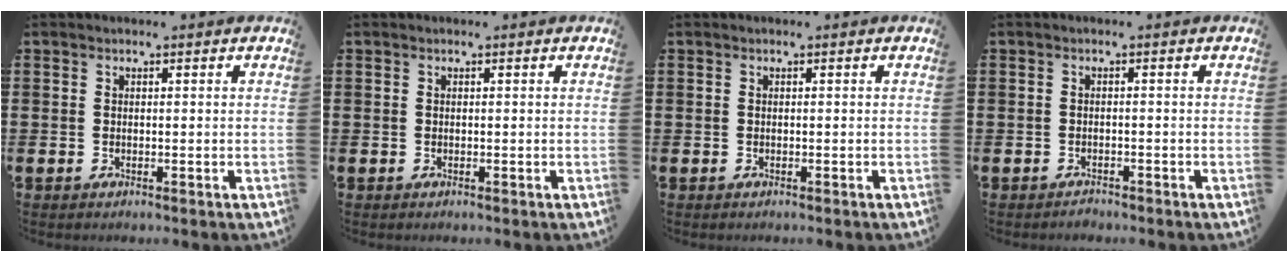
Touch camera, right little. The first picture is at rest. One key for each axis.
{"total": 0.0}
{"total": 0.0}
{"total": 0.8, "fx": -0.8, "fy": 0.2, "fz": 0.0, "tx": -0.002, "ty": 0.001, "tz": -0.017}